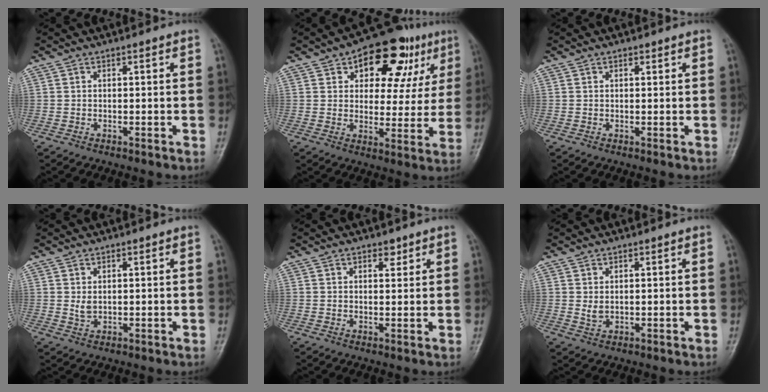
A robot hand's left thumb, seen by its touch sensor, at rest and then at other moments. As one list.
[{"total": 17.5, "force": [8.0, 9.8, 12.0], "torque": [-0.099, -0.005, 0.107]}, {"total": 0.7, "force": [0.4, 0.4, 0.3], "torque": [-0.002, -0.002, 0.004]}, {"total": 1.8, "force": [0.6, 1.2, 1.2], "torque": [-0.017, -0.006, 0.014]}, {"total": 2.1, "force": [1.4, 1.2, 1.1], "torque": [-0.002, -0.007, 0.018]}, {"total": 1.7, "force": [0.6, 1.1, 1.2], "torque": [-0.017, -0.007, 0.015]}]